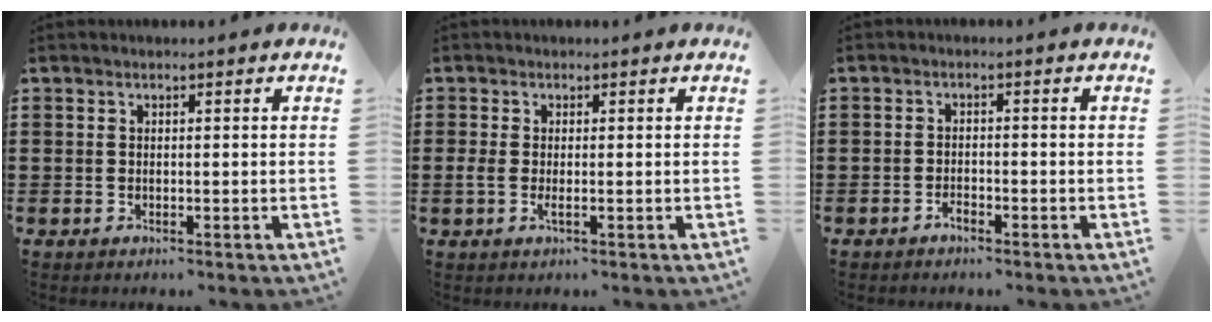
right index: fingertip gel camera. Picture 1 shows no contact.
{"total": 1.6, "force": [-0.1, 0.6, 1.5], "torque": [-0.029, 0.001, 0.000]}
{"total": 1.4, "force": [-1.3, 0.3, 0.5], "torque": [-0.014, 0.000, -0.026]}